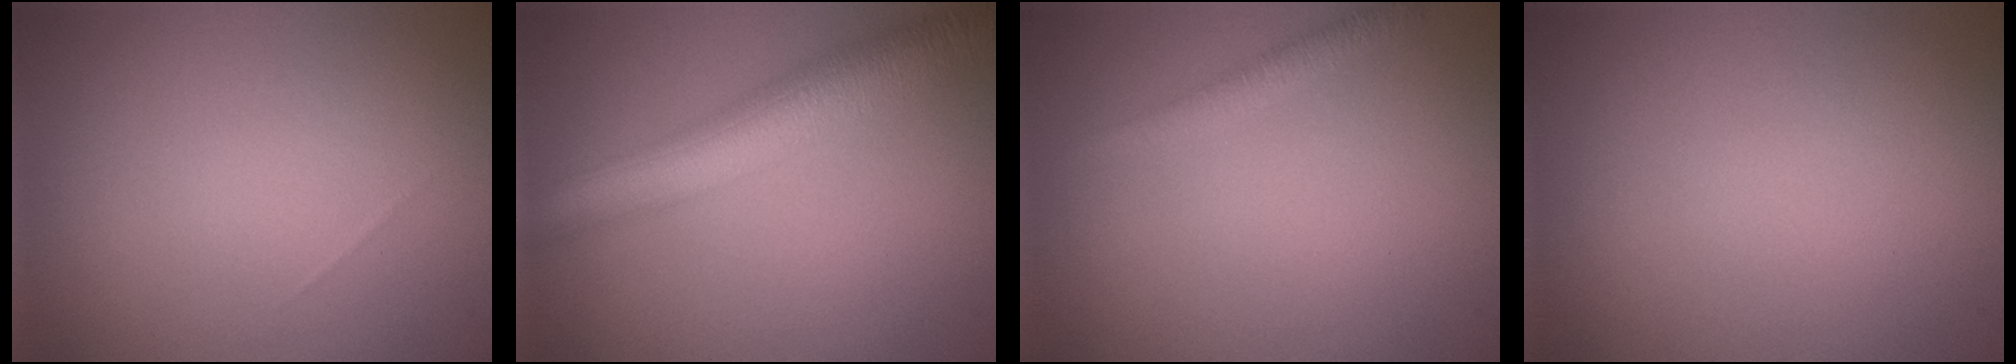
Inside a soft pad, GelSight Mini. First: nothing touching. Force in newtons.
{"total": 7.7, "press": 7.7, "slide": 0.4}
{"total": 1.6, "press": 1.6, "slide": 0.0}
{"total": 0.0}